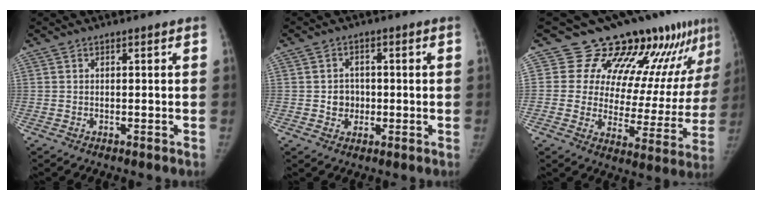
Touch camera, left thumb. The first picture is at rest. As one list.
[{"total": 3.9, "force": [-0.5, 3.6, 1.4], "torque": [0.005, 0.007, -0.008]}, {"total": 19.1, "force": [14.6, 8.6, 8.8], "torque": [-0.050, -0.080, 0.182]}]